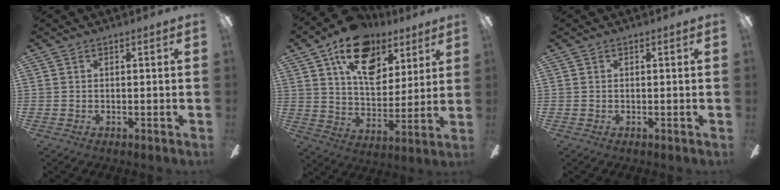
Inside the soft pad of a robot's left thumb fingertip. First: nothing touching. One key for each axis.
{"total": 18.9, "fx": 10.8, "fy": 11.2, "fz": 10.7, "tx": -0.164, "ty": -0.044, "tz": 0.192}
{"total": 0.0}